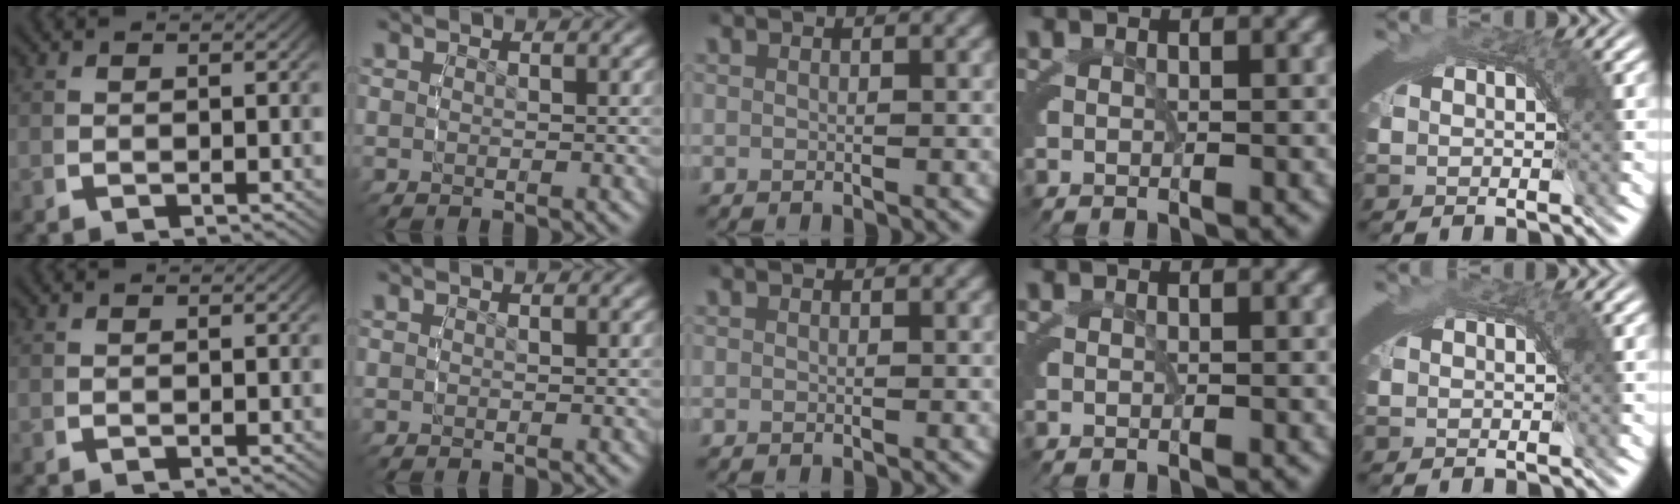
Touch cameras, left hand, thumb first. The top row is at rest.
{}